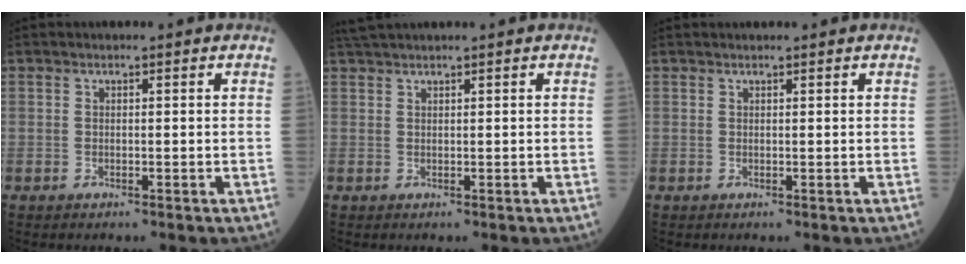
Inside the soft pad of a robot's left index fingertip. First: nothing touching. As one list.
[{"total": 2.4, "force": [2.2, -0.5, 0.9], "torque": [-0.016, 0.023, 0.047]}, {"total": 1.5, "force": [1.4, 0.1, 0.5], "torque": [-0.004, 0.014, 0.021]}]